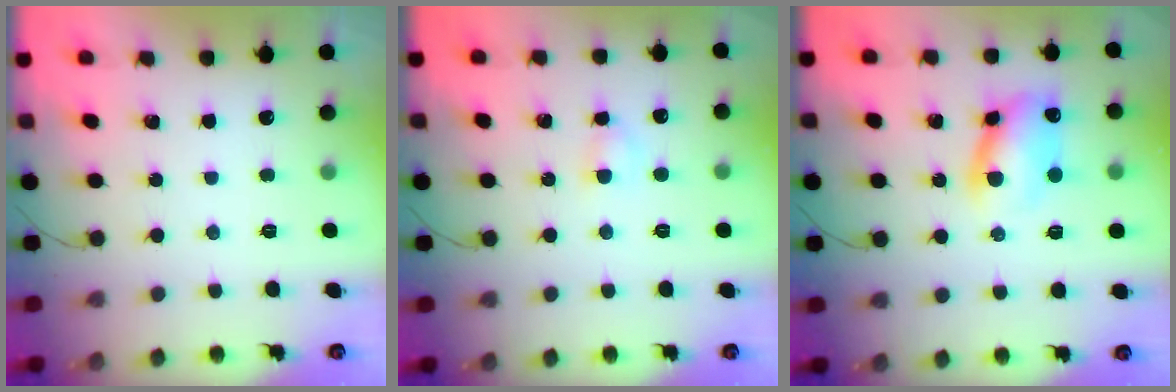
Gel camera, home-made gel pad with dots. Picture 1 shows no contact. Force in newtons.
{"total": 3.4, "press": 3.2, "slide": 1.2}
{"total": 9.0, "press": 8.9, "slide": 1.0}